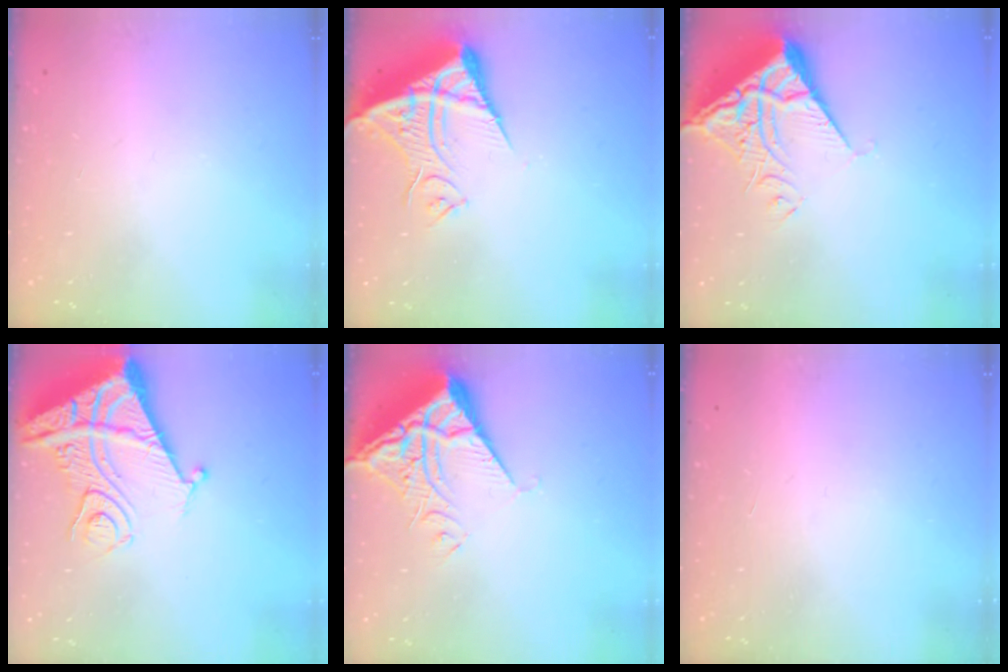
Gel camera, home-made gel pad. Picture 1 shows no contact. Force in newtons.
{"total": 13.0, "press": 12.9, "slide": 1.8}
{"total": 7.5, "press": 7.4, "slide": 1.0}
{"total": 14.0, "press": 13.9, "slide": 1.8}
{"total": 7.5, "press": 7.4, "slide": 1.0}
{"total": 1.5, "press": 1.5, "slide": 0.1}